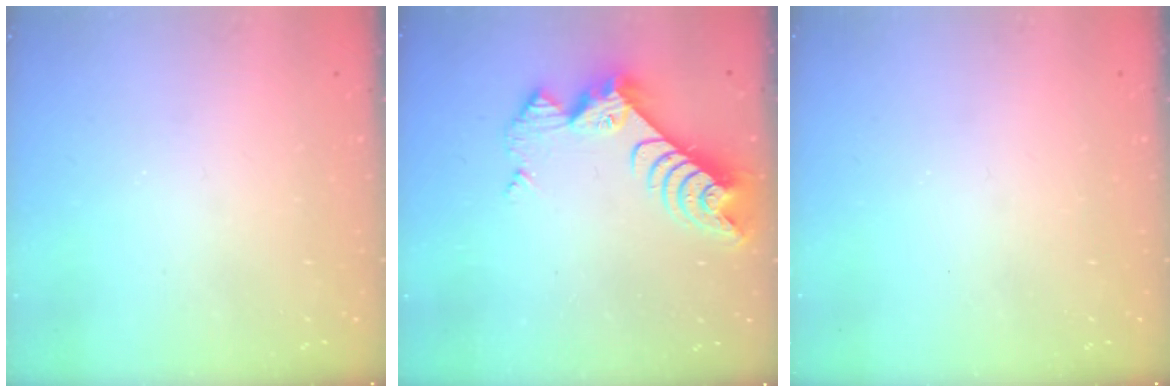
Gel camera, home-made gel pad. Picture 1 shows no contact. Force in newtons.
{"total": 9.7, "press": 9.7, "slide": 0.8}
{"total": 0.0}